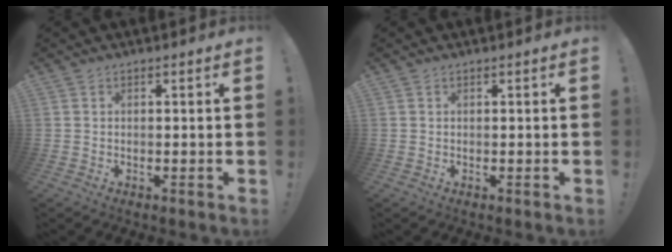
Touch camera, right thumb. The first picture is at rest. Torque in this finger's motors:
{"motor_torque": [-0.02, -0.13, 0.18, 0.12, 0.00]}